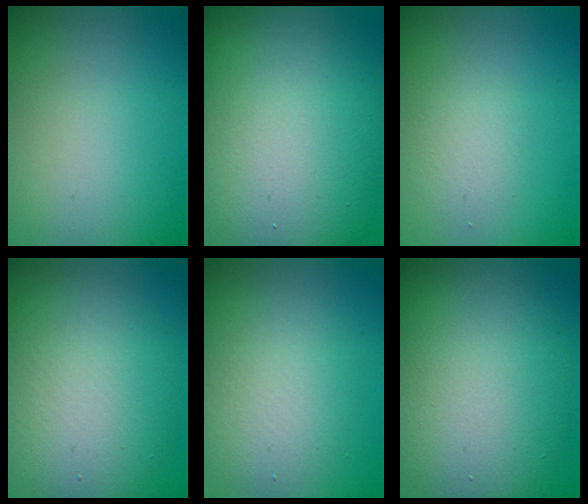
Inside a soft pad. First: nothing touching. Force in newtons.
{"total": 14.5, "press": 14.5, "slide": 0.5}
{"total": 1.6, "press": 1.6, "slide": 0.0}
{"total": 7.5, "press": 7.5, "slide": 0.8}
{"total": 4.5, "press": 4.5, "slide": 0.2}
{"total": 9.0, "press": 9.0, "slide": 0.5}